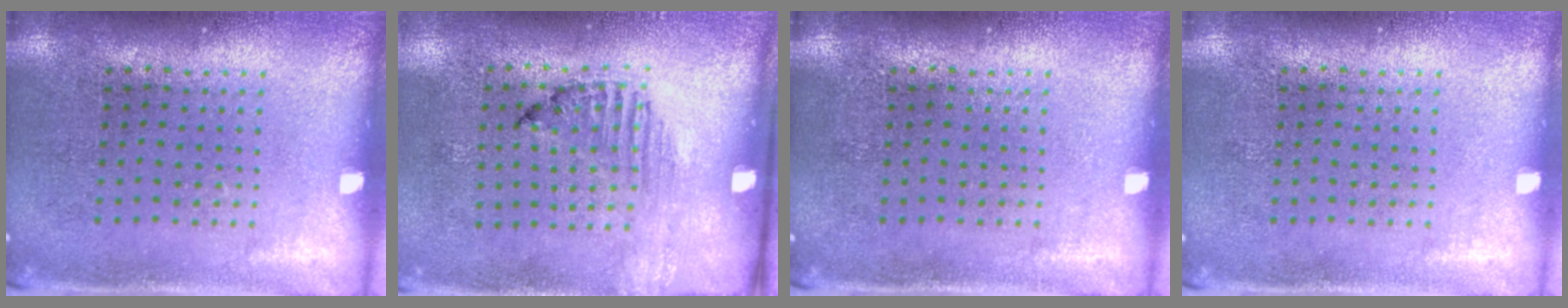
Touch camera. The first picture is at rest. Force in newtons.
{"total": 1.3, "press": 1.1, "slide": 0.6}
{"total": 0.0}
{"total": 0.0}